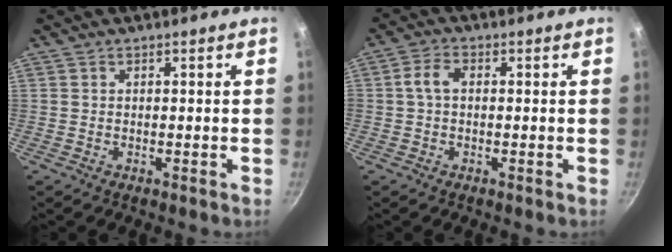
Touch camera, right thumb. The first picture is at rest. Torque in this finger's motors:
{"motor_torque": [2.45, 2.56, 0.75, -0.37, 0.63]}